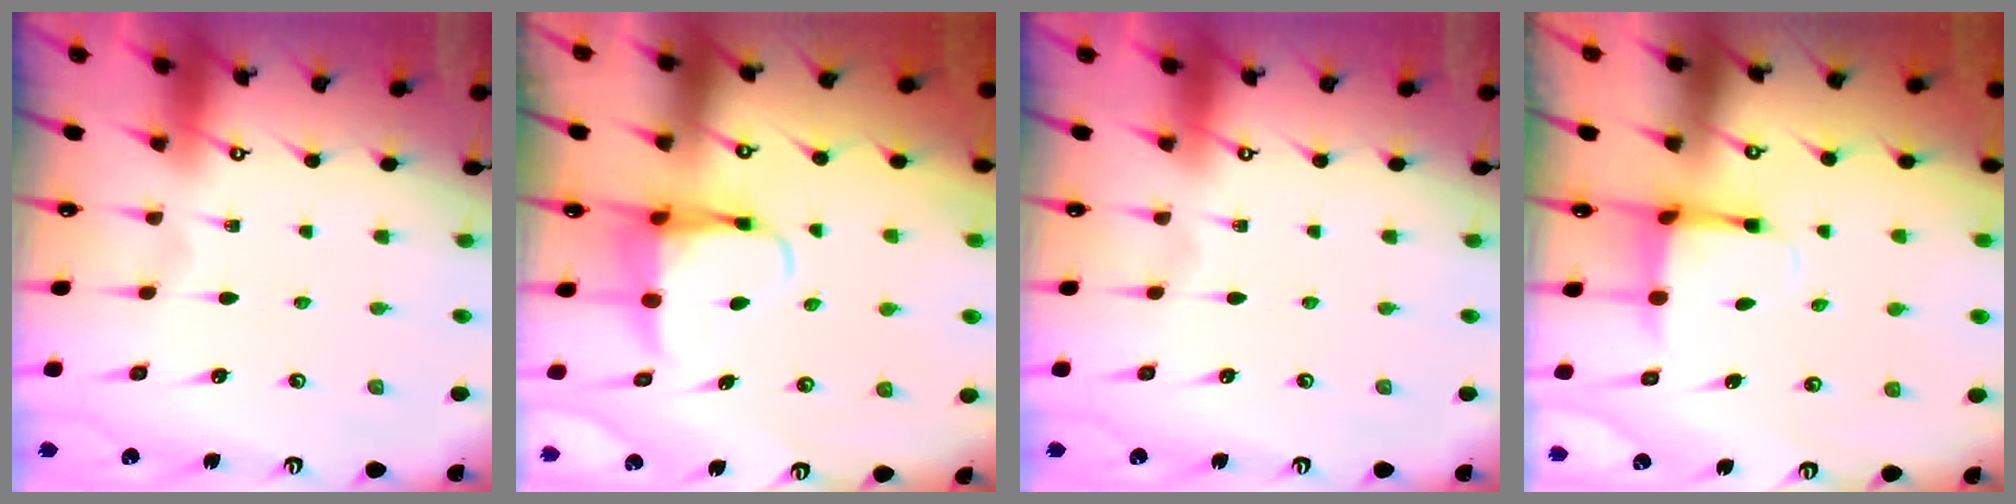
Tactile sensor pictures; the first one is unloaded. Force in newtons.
{"total": 5.3, "press": 5.3, "slide": 0.8}
{"total": 0.0}
{"total": 3.8, "press": 3.5, "slide": 1.3}